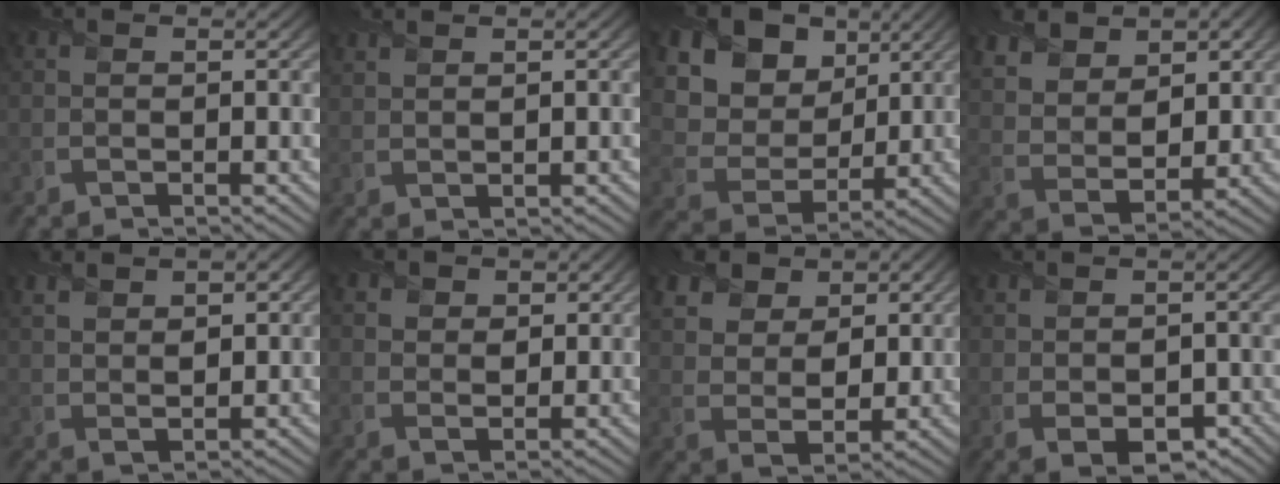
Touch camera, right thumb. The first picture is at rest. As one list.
[{"total": 1.7, "force": [1.5, 0.2, 0.8], "torque": [-0.021, -0.001, 0.033]}, {"total": 17.4, "force": [9.0, 12.6, 7.9], "torque": [-0.236, 0.028, 0.206]}, {"total": 9.1, "force": [5.3, 5.4, 5.0], "torque": [-0.135, 0.004, 0.092]}, {"total": 5.9, "force": [3.4, 2.7, 4.0], "torque": [-0.083, -0.001, 0.069]}, {"total": 3.9, "force": [2.3, 2.6, 1.7], "torque": [-0.043, -0.011, 0.040]}, {"total": 7.9, "force": [4.6, 5.0, 4.2], "torque": [-0.116, 0.003, 0.080]}, {"total": 3.4, "force": [0.0, 2.1, 2.7], "torque": [-0.056, -0.010, 0.010]}]